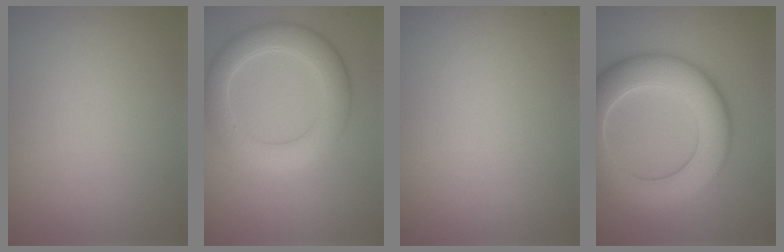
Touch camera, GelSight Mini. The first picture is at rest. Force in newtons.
{"total": 4.8, "press": 4.7, "slide": 0.3}
{"total": 0.0}
{"total": 8.4, "press": 8.4, "slide": 0.4}